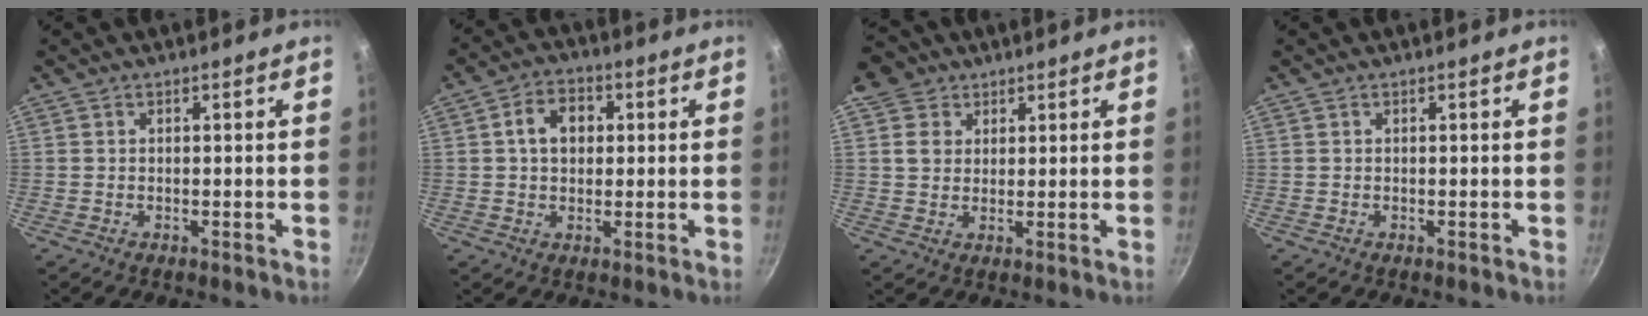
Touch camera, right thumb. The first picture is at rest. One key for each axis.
{"total": 6.9, "fx": 1.2, "fy": 5.2, "fz": 4.3, "tx": -0.048, "ty": 0.012, "tz": 0.010}
{"total": 6.7, "fx": 3.0, "fy": 5.5, "fz": 2.2, "tx": -0.002, "ty": 0.001, "tz": 0.047}
{"total": 0.0}